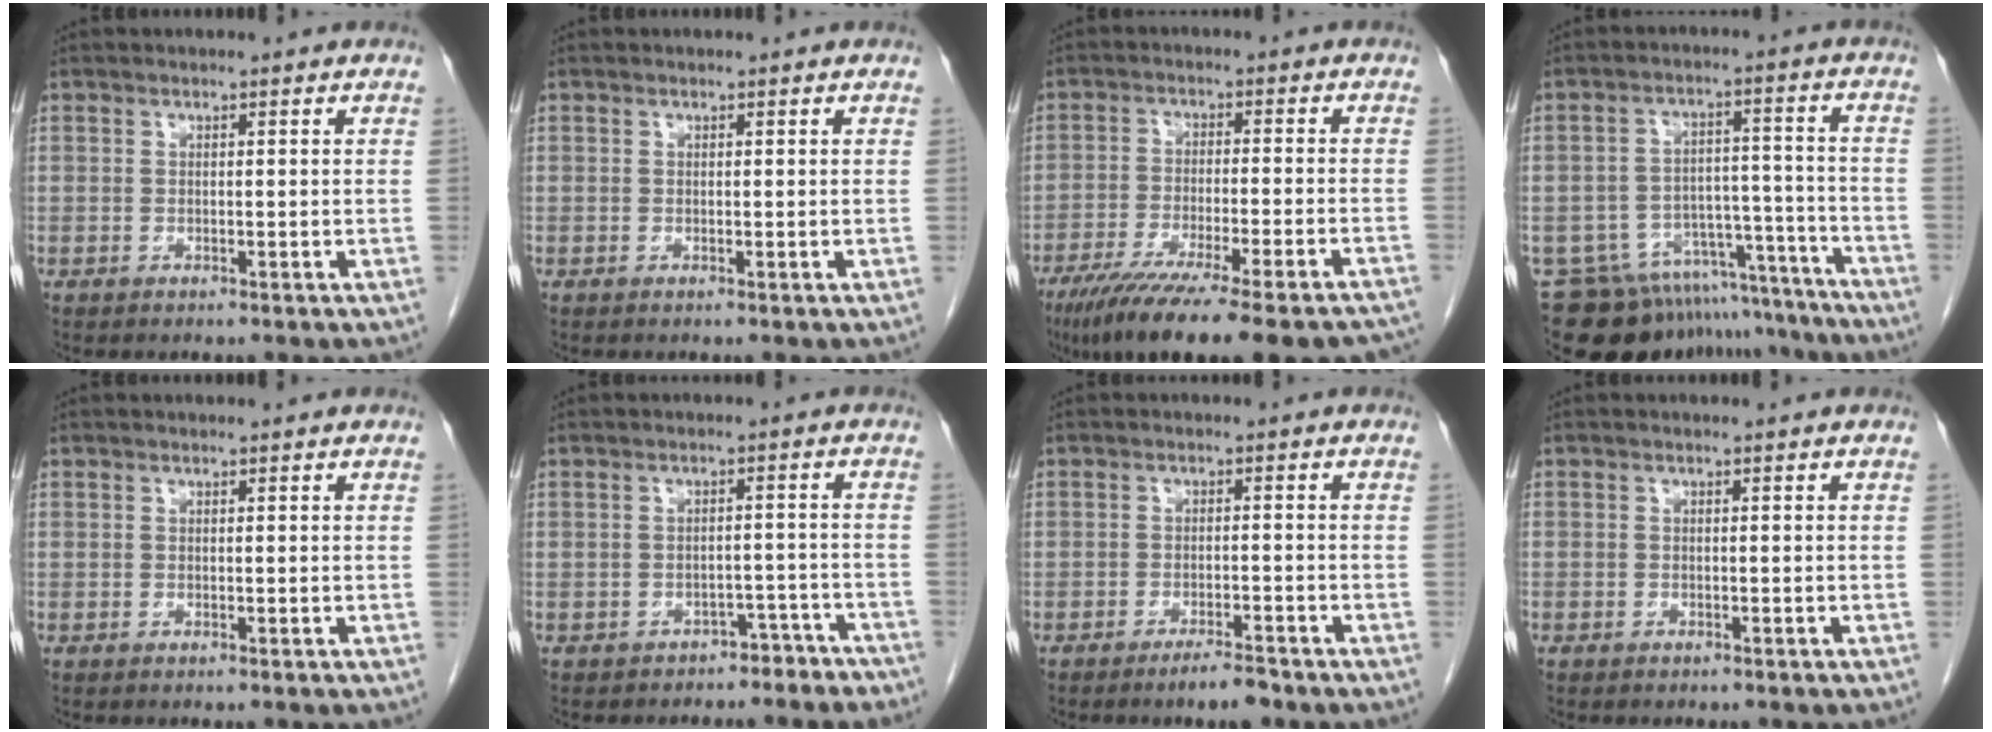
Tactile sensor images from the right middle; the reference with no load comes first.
{"total": 0.0}
{"total": 24.8, "force": [-20.4, 2.8, 13.8], "torque": [-0.158, -0.044, -0.281]}
{"total": 17.2, "force": [-15.5, 6.2, 4.2], "torque": [-0.063, 0.036, -0.211]}
{"total": 0.0}
{"total": 6.7, "force": [-5.6, 3.5, 1.1], "torque": [-0.005, 0.024, -0.058]}
{"total": 3.5, "force": [-2.7, 0.4, 2.1], "torque": [-0.036, -0.003, -0.042]}
{"total": 0.6, "force": [-0.5, 0.4, 0.1], "torque": [-0.011, 0.001, -0.008]}